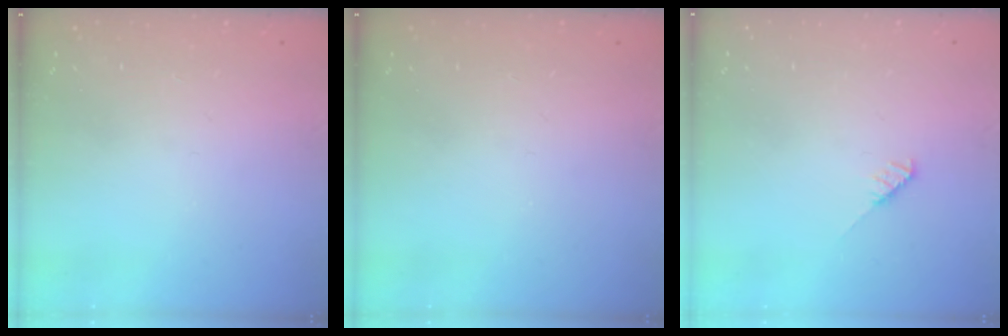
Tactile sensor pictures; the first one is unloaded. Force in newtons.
{"total": 0.0}
{"total": 4.1, "press": 4.1, "slide": 0.3}